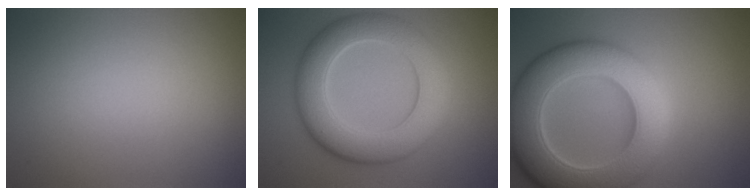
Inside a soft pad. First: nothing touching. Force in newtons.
{"total": 7.9, "press": 7.9, "slide": 0.6}
{"total": 11.6, "press": 11.6, "slide": 0.3}